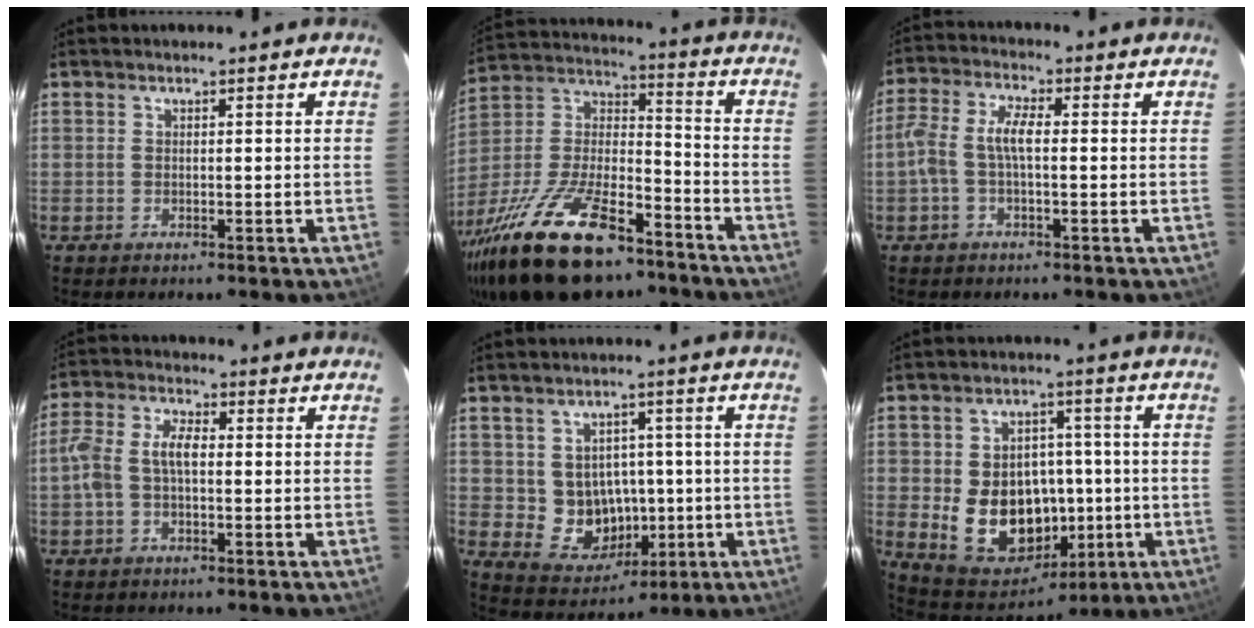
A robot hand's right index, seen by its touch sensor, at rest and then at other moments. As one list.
[{"total": 27.5, "force": [-18.1, 10.7, 17.8], "torque": [-0.361, -0.023, -0.304]}, {"total": 5.5, "force": [-0.6, 1.8, 5.2], "torque": [-0.116, 0.016, -0.013]}, {"total": 6.2, "force": [-0.5, 3.2, 5.3], "torque": [-0.118, 0.018, -0.011]}, {"total": 8.9, "force": [-0.3, 8.3, 3.2], "torque": [-0.069, 0.005, 0.018]}, {"total": 15.7, "force": [-2.2, 12.7, 9.0], "torque": [-0.195, 0.010, -0.007]}]